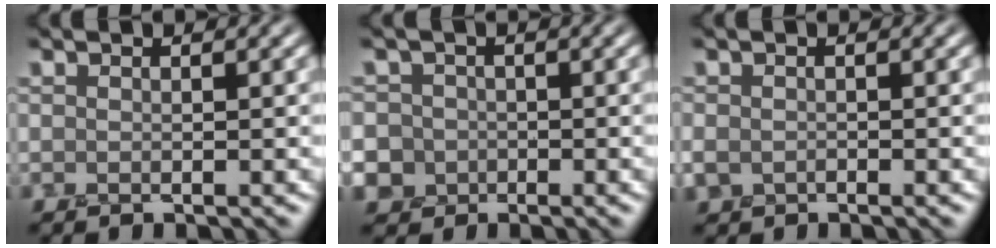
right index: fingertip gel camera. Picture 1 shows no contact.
{"total": 7.7, "force": [-1.9, 7.3, 1.6], "torque": [-0.036, 0.003, -0.072]}
{"total": 0.8, "force": [-0.2, 0.7, 0.1], "torque": [0.001, 0.002, -0.005]}